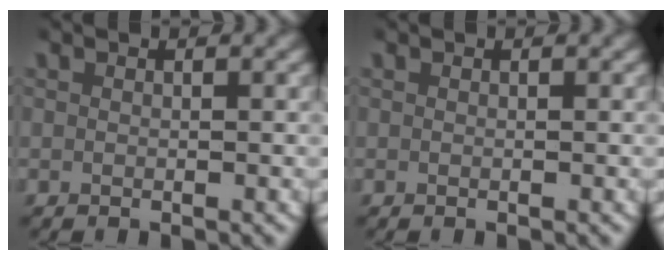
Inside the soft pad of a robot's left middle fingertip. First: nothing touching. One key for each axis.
{"total": 0.0}